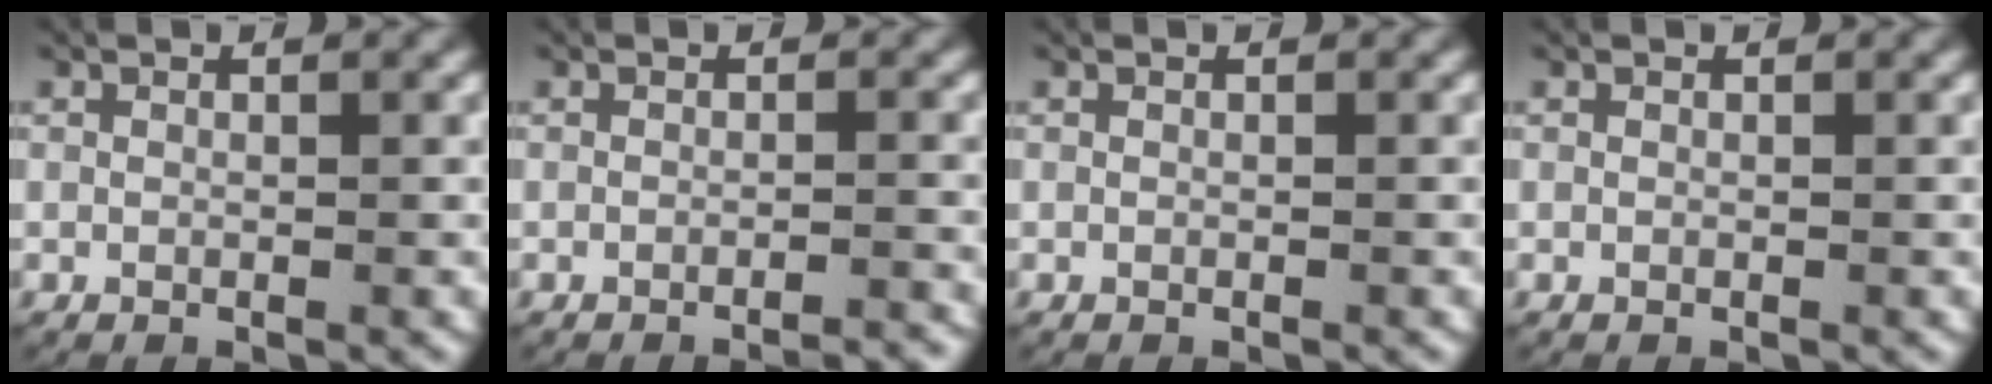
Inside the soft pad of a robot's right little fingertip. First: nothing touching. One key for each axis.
{"total": 2.1, "fx": -2.0, "fy": 0.2, "fz": 0.6, "tx": -0.006, "ty": 0.000, "tz": -0.031}
{"total": 0.0}
{"total": 0.0}